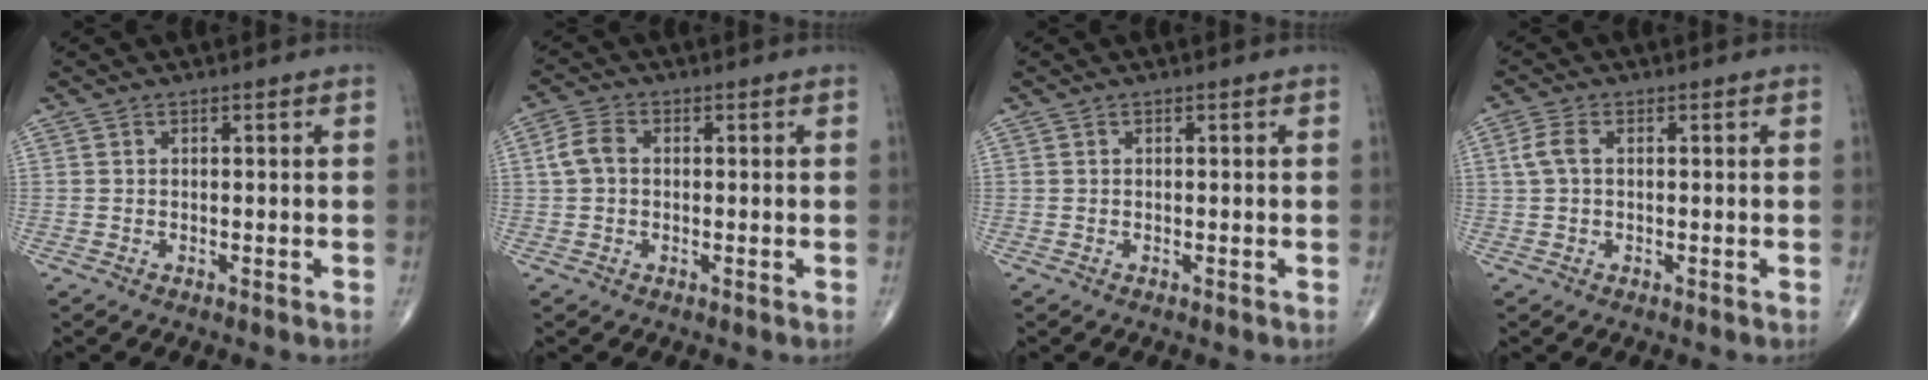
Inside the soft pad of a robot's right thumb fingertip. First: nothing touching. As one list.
[{"total": 4.2, "force": [0.3, 3.0, 2.9], "torque": [-0.060, 0.013, 0.001]}, {"total": 0.0}, {"total": 2.5, "force": [0.5, 1.2, 2.1], "torque": [-0.059, 0.010, 0.012]}]